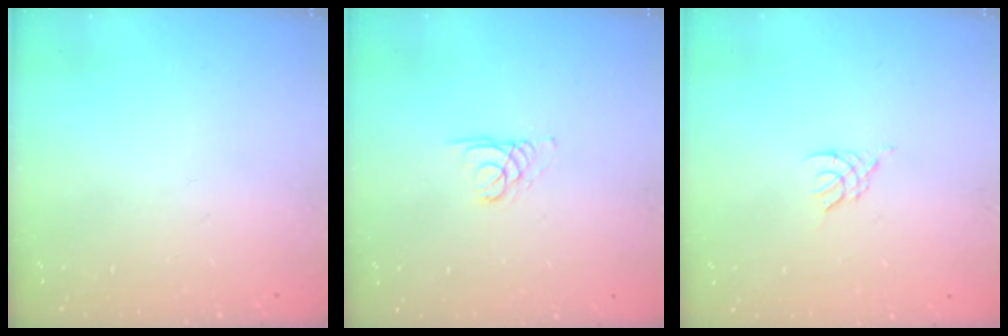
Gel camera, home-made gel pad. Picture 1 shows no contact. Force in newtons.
{"total": 1.4, "press": 1.3, "slide": 0.1}
{"total": 2.4, "press": 2.3, "slide": 0.5}